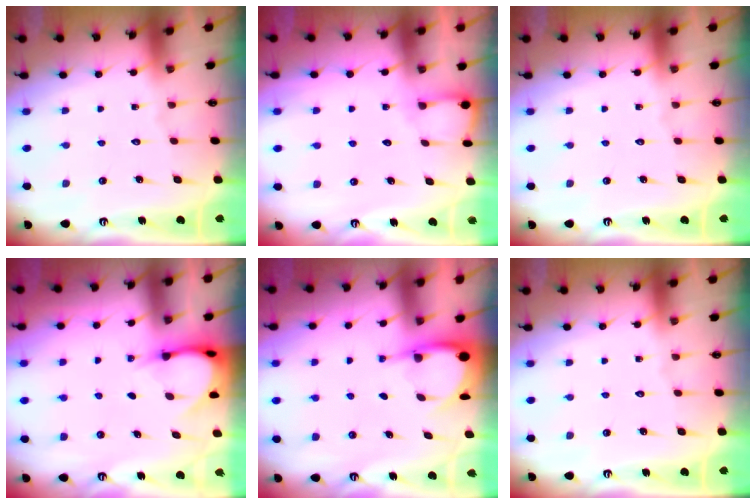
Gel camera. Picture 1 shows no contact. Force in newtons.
{"total": 4.0, "press": 4.0, "slide": 0.2}
{"total": 0.0}
{"total": 4.3, "press": 4.3, "slide": 0.3}
{"total": 3.9, "press": 3.9, "slide": 0.4}
{"total": 0.0}